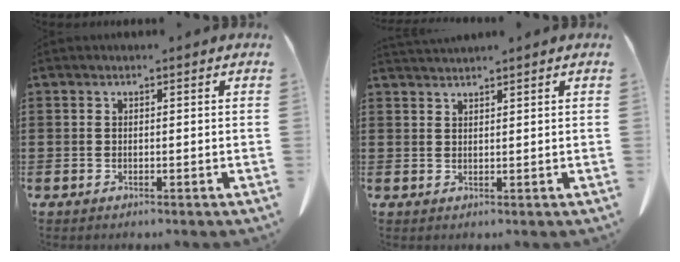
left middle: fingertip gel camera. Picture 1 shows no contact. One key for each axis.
{"total": 1.4, "fx": 1.4, "fy": -0.1, "fz": 0.1, "tx": -0.005, "ty": -0.001, "tz": 0.028}